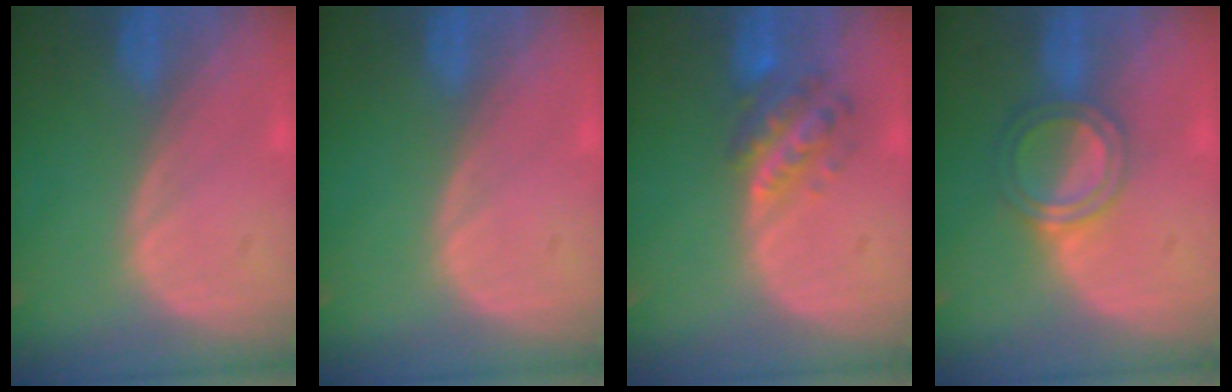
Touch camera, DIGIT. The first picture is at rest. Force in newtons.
{"total": 0.0}
{"total": 5.8, "press": 5.6, "slide": 1.4}
{"total": 5.1, "press": 4.7, "slide": 2.1}